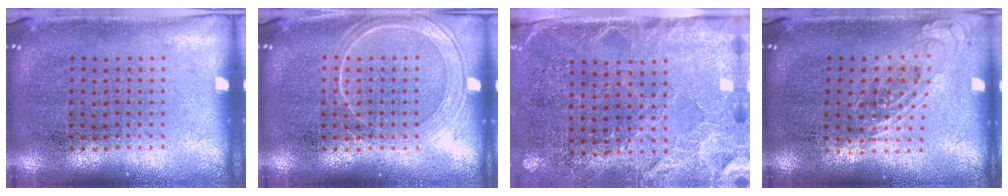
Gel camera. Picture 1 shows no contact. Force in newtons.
{"total": 2.2, "press": 2.1, "slide": 0.4}
{"total": 2.8, "press": 2.4, "slide": 1.3}
{"total": 0.8, "press": 0.7, "slide": 0.3}